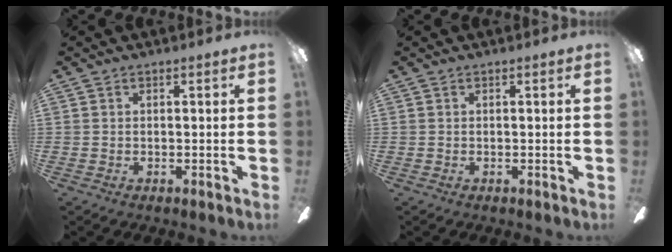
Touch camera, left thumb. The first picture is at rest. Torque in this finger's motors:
{"motor_torque": [-0.02, 0.02, -0.01, 0.08, 0.00]}